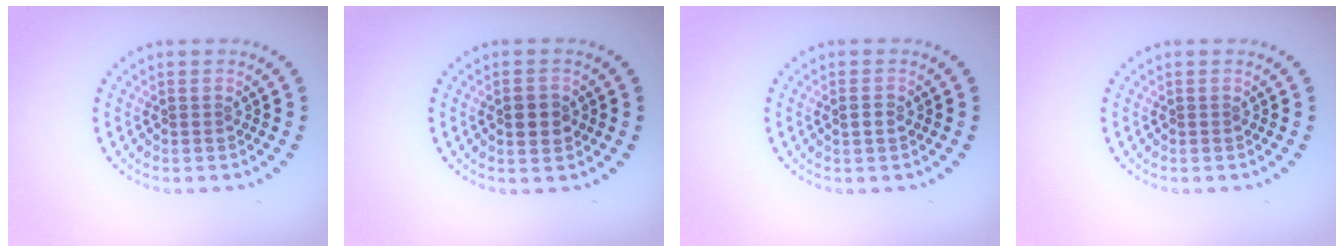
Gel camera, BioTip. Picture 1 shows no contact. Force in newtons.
{"total": 2.4, "press": 2.4, "slide": 0.1}
{"total": 1.0, "press": 0.9, "slide": 0.2}
{"total": 0.0}